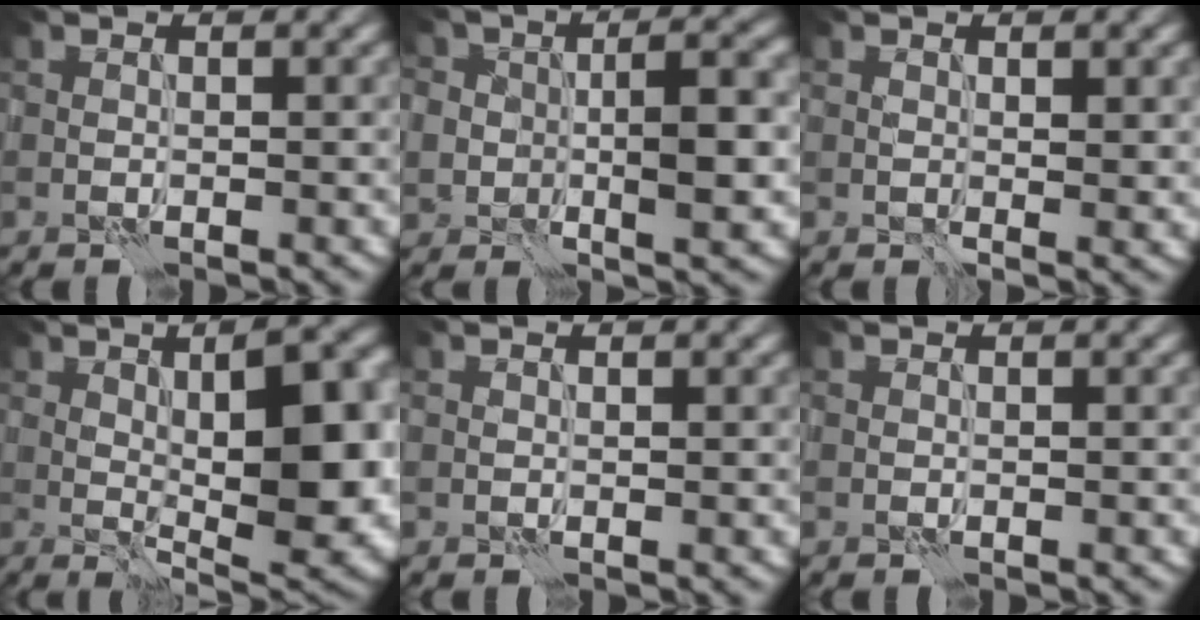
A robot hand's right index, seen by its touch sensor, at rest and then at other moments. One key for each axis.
{"total": 7.4, "fx": -0.9, "fy": 4.4, "fz": 5.9, "tx": -0.096, "ty": -0.001, "tz": -0.019}
{"total": 1.8, "fx": 0.3, "fy": 0.6, "fz": 1.7, "tx": -0.025, "ty": -0.005, "tz": 0.007}
{"total": 13.3, "fx": 1.2, "fy": 4.8, "fz": 12.3, "tx": -0.161, "ty": 0.004, "tz": 0.024}
{"total": 0.0}
{"total": 0.0}